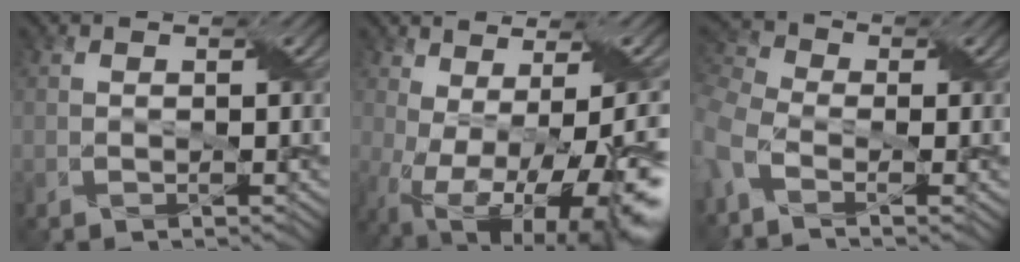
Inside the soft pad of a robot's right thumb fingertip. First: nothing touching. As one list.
[{"total": 16.7, "force": [-5.6, 6.9, 14.1], "torque": [-0.217, -0.037, -0.042]}, {"total": 6.6, "force": [-2.6, 3.8, 4.8], "torque": [-0.138, -0.012, -0.059]}]